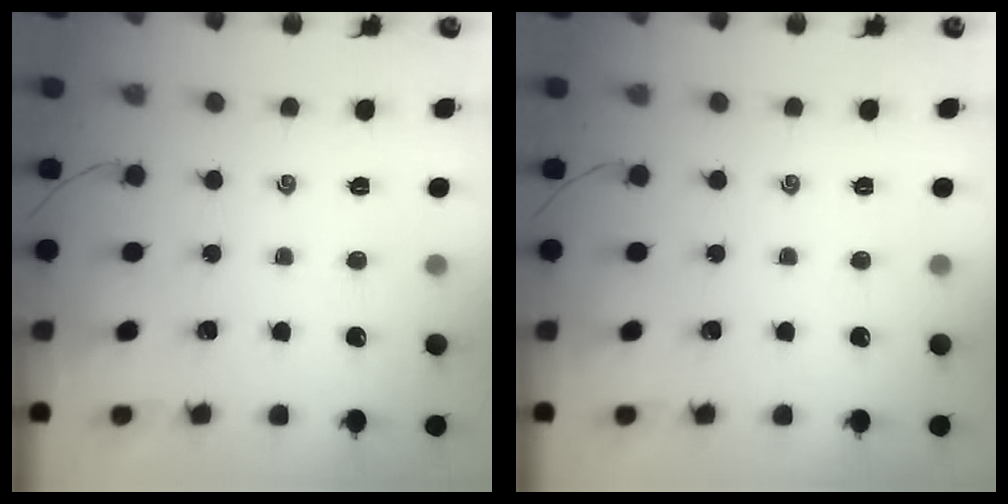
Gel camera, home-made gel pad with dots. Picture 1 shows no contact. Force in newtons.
{"total": 0.0}